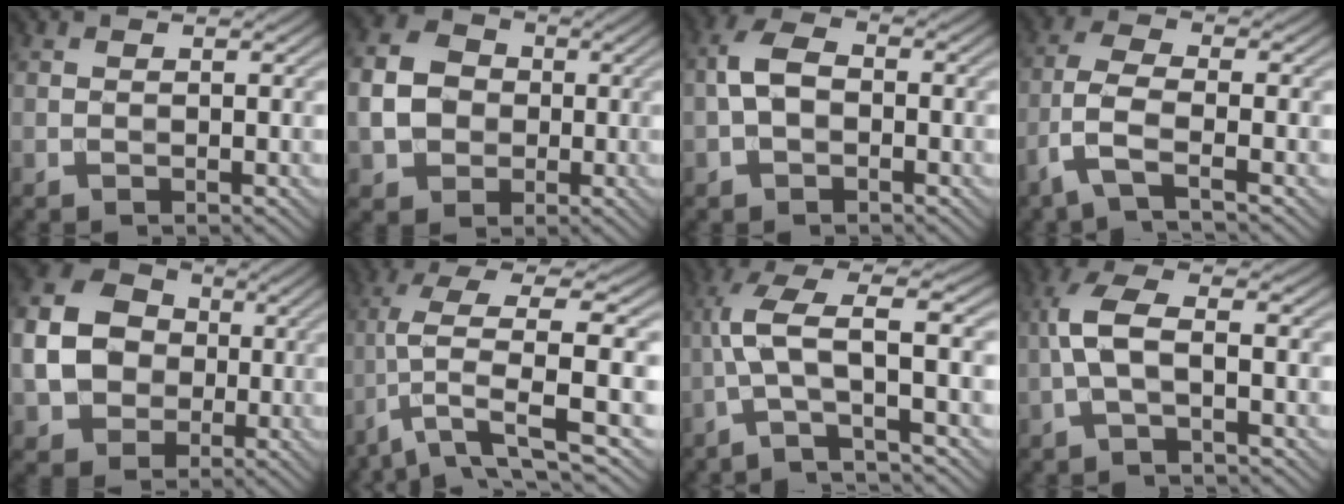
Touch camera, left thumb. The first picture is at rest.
{"total": 6.7, "force": [-0.7, 5.7, 3.4], "torque": [-0.086, 0.000, -0.021]}
{"total": 4.4, "force": [-0.8, 2.7, 3.3], "torque": [-0.075, 0.010, -0.023]}
{"total": 5.2, "force": [-2.7, 1.4, 4.3], "torque": [-0.100, -0.001, -0.072]}
{"total": 9.6, "force": [-0.8, 8.1, 5.2], "torque": [-0.131, 0.000, -0.023]}
{"total": 8.9, "force": [-1.9, 2.1, 8.5], "torque": [-0.154, 0.015, -0.043]}
{"total": 7.7, "force": [-1.7, 1.6, 7.3], "torque": [-0.136, 0.027, -0.053]}
{"total": 5.0, "force": [-1.0, 1.4, 4.7], "torque": [-0.109, 0.014, -0.029]}